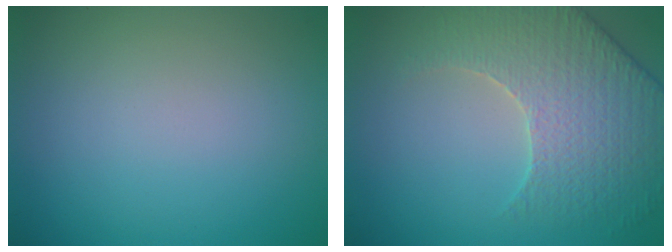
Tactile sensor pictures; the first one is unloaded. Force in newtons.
{"total": 4.9, "press": 4.8, "slide": 1.3}